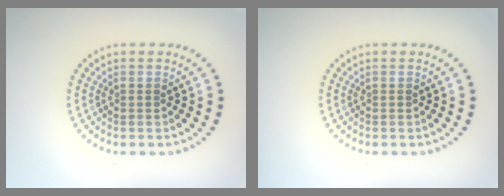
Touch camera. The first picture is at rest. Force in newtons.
{"total": 0.0}